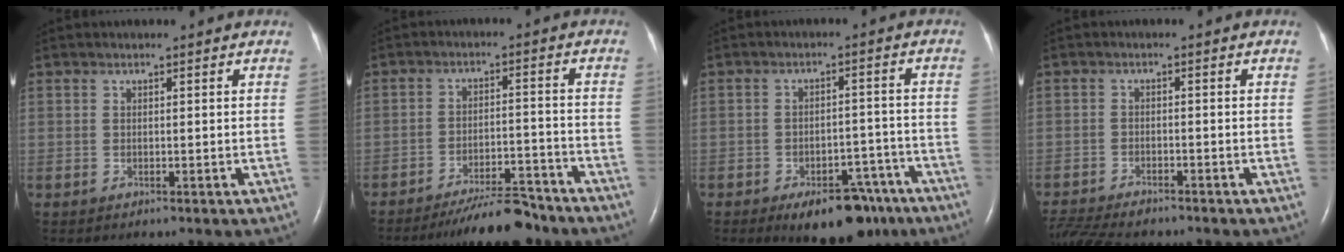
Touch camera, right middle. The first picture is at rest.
{"total": 8.9, "force": [-8.1, 1.1, 3.3], "torque": [-0.046, -0.002, -0.133]}
{"total": 10.9, "force": [-7.8, 4.8, 5.9], "torque": [-0.063, 0.013, -0.108]}
{"total": 10.2, "force": [-8.9, 2.5, 4.3], "torque": [-0.083, -0.014, -0.142]}